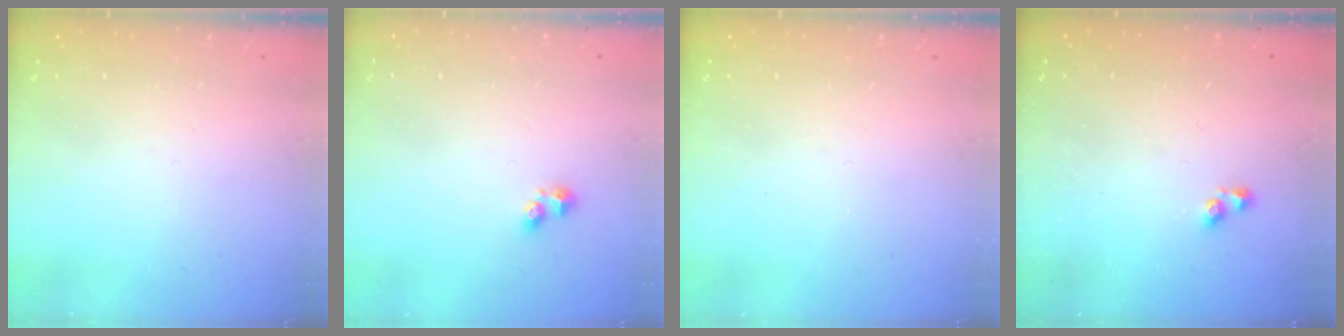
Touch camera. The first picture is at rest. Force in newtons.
{"total": 2.2, "press": 2.2, "slide": 0.5}
{"total": 0.0}
{"total": 2.9, "press": 2.9, "slide": 0.6}